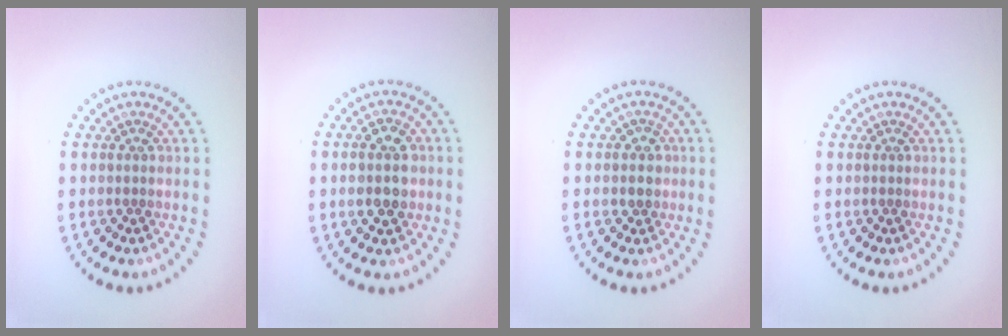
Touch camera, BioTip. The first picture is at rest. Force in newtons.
{"total": 3.1, "press": 3.1, "slide": 0.1}
{"total": 1.2, "press": 0.9, "slide": 0.7}
{"total": 0.0}